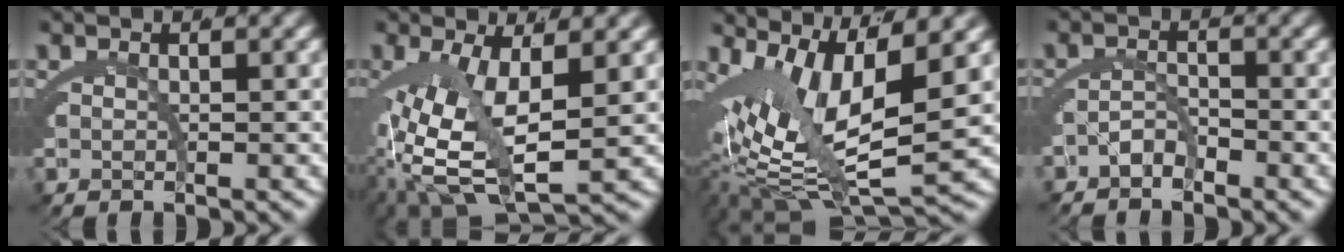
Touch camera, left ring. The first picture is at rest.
{"total": 9.4, "force": [-2.1, 4.9, 7.7], "torque": [-0.164, -0.048, -0.003]}
{"total": 11.7, "force": [-0.4, 6.5, 9.7], "torque": [-0.184, -0.039, 0.015]}
{"total": 1.8, "force": [-1.6, 0.4, 0.8], "torque": [-0.016, -0.010, -0.028]}